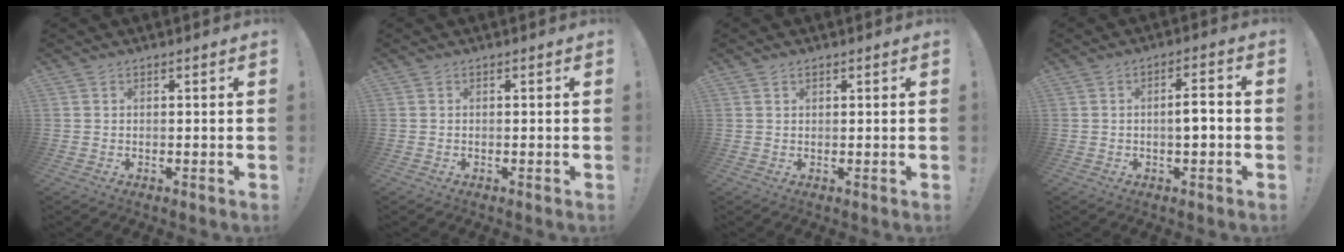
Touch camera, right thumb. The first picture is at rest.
{"total": 0.0}
{"total": 0.8, "force": [0.7, 0.4, 0.3], "torque": [-0.001, -0.001, 0.012]}
{"total": 4.5, "force": [-0.9, 1.1, 4.3], "torque": [-0.060, 0.002, -0.021]}